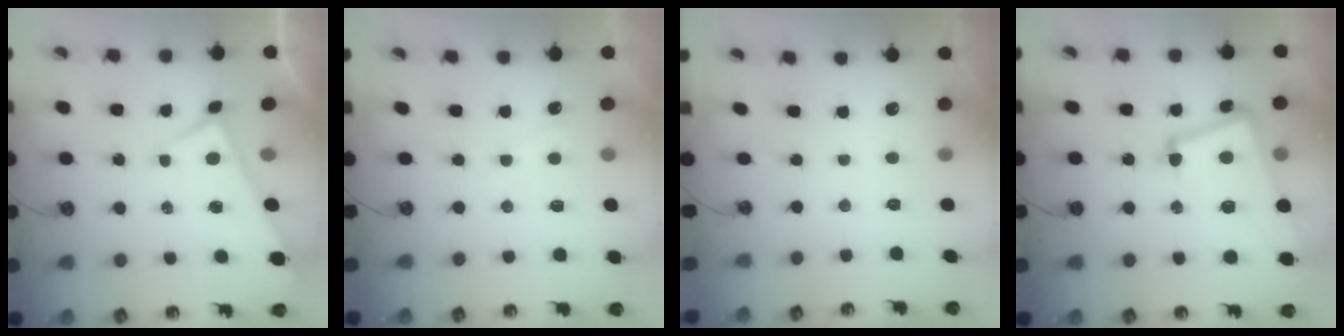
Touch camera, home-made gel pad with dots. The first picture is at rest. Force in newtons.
{"total": 1.2, "press": 1.1, "slide": 0.4}
{"total": 0.0}
{"total": 14.4, "press": 14.1, "slide": 2.7}